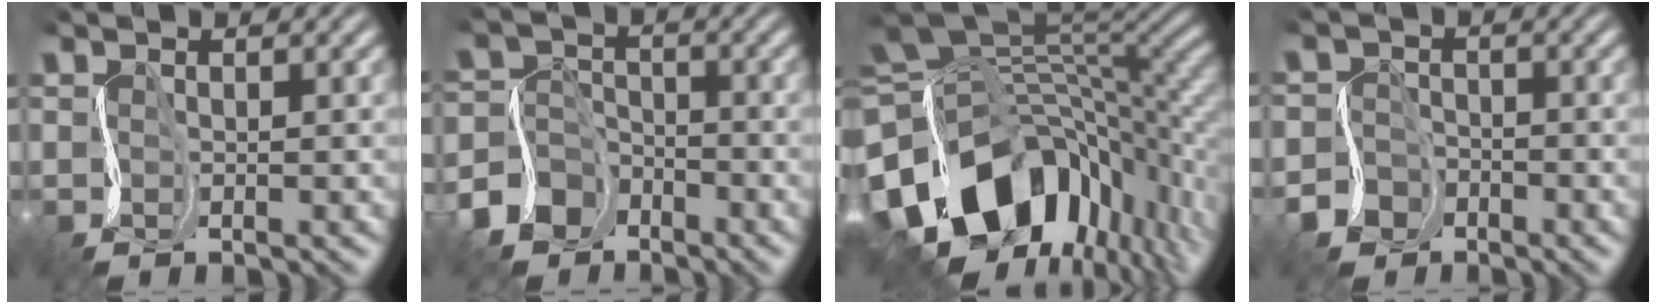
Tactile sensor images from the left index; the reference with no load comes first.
{"total": 6.7, "force": [-4.6, 4.7, 1.0], "torque": [-0.012, -0.009, -0.097]}
{"total": 16.5, "force": [-5.3, 10.8, 11.3], "torque": [-0.215, -0.017, -0.078]}
{"total": 3.6, "force": [-2.2, 2.8, 0.2], "torque": [0.016, -0.002, -0.045]}